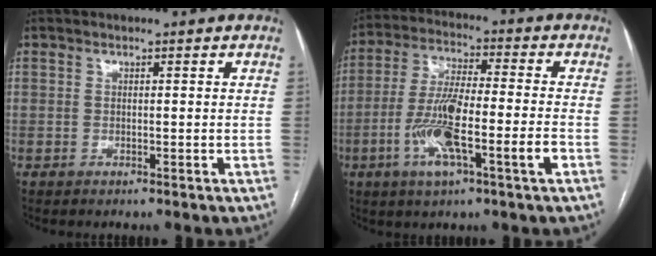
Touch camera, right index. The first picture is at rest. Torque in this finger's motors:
{"motor_torque": [1.70, -0.43, 0.80, 0.21]}